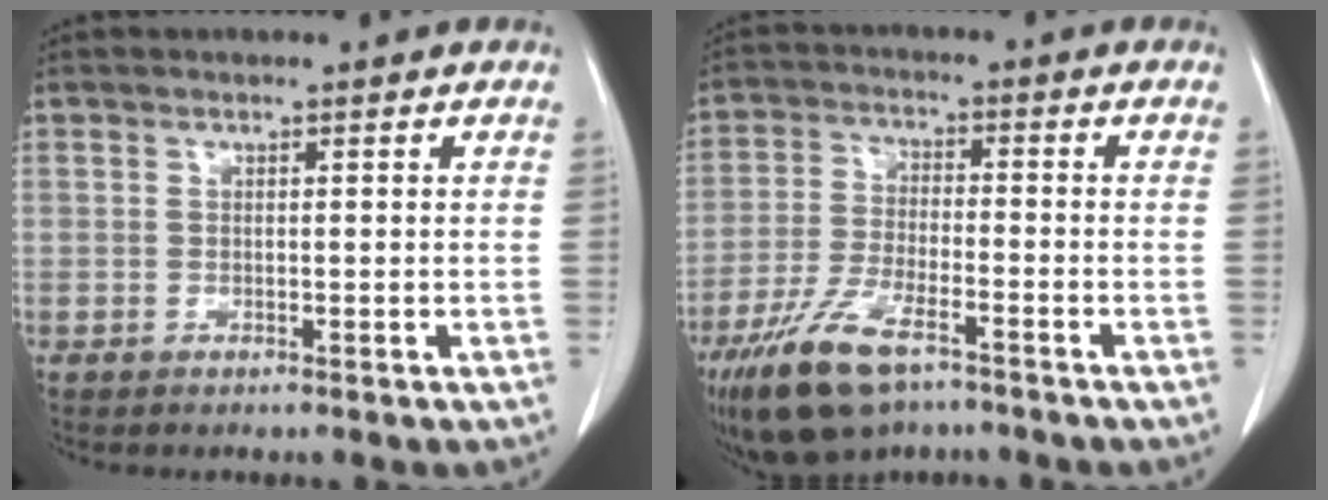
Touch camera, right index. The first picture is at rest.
{"total": 11.3, "force": [-7.3, 3.6, 7.8], "torque": [-0.160, -0.017, -0.131]}